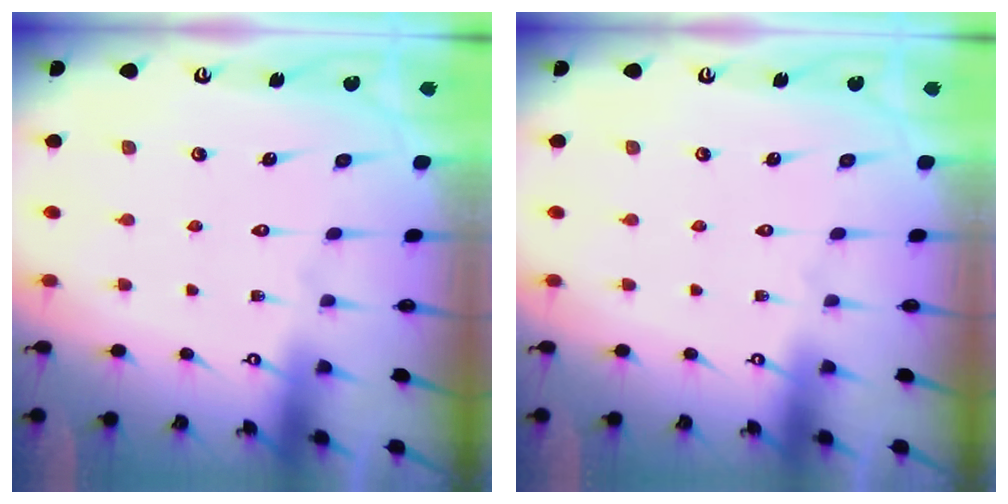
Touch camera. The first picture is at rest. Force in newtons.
{"total": 0.0}